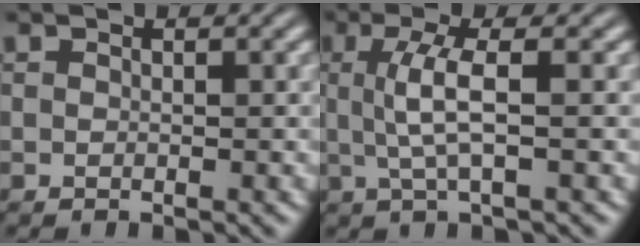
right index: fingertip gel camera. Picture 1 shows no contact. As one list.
[{"total": 3.4, "force": [0.2, -0.6, 3.3], "torque": [-0.063, 0.000, 0.011]}]